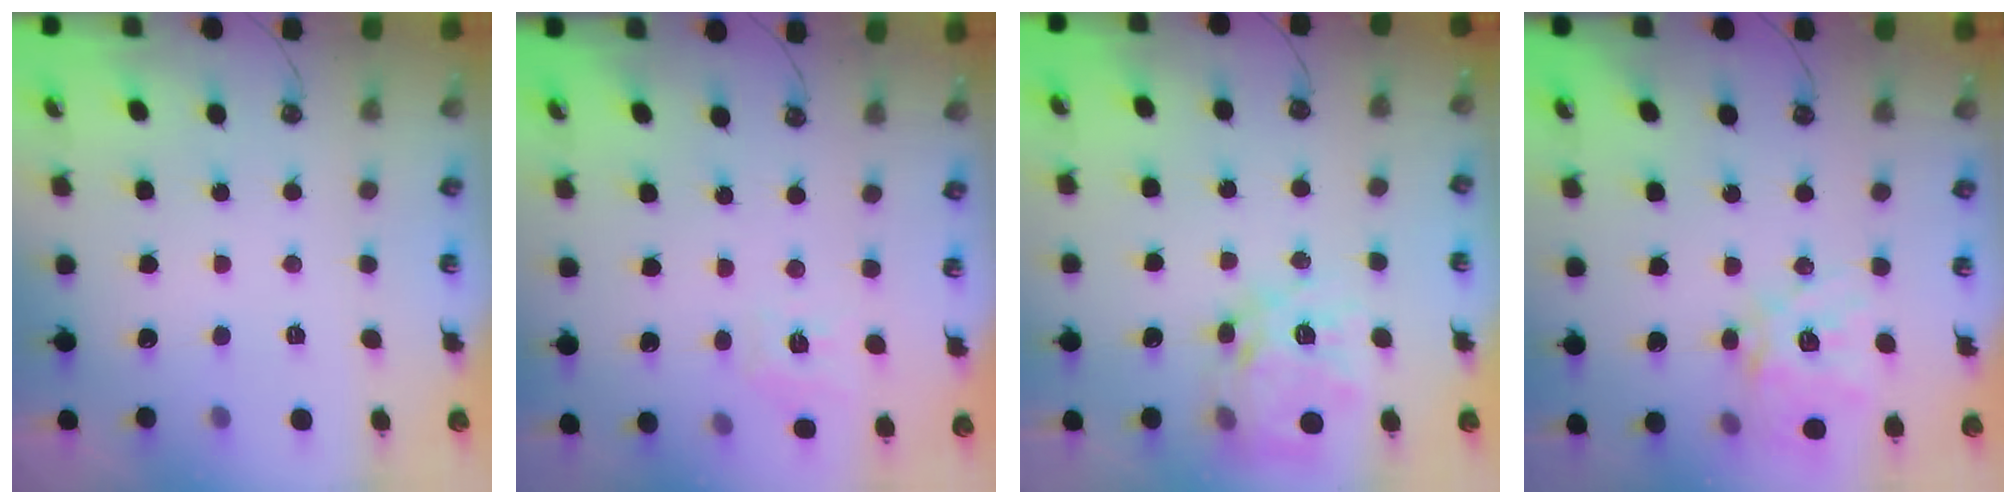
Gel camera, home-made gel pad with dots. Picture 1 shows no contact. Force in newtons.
{"total": 7.4, "press": 7.3, "slide": 0.7}
{"total": 15.4, "press": 15.3, "slide": 1.3}
{"total": 16.2, "press": 16.0, "slide": 2.4}